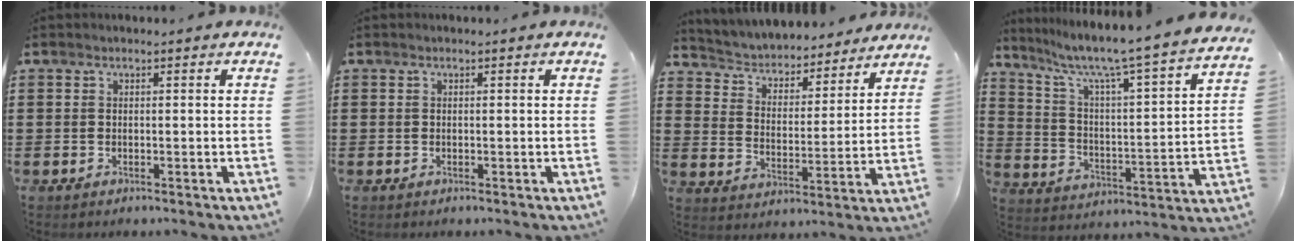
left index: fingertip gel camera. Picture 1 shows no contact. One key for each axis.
{"total": 0.0}
{"total": 4.0, "fx": 4.0, "fy": 0.7, "fz": 0.1, "tx": -0.028, "ty": -0.034, "tz": 0.061}
{"total": 6.0, "fx": 5.0, "fy": -0.2, "fz": 3.3, "tx": -0.089, "ty": -0.052, "tz": 0.073}